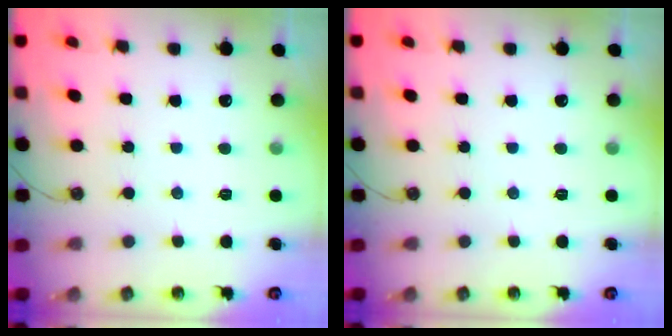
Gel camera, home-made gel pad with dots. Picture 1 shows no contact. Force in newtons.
{"total": 0.0}